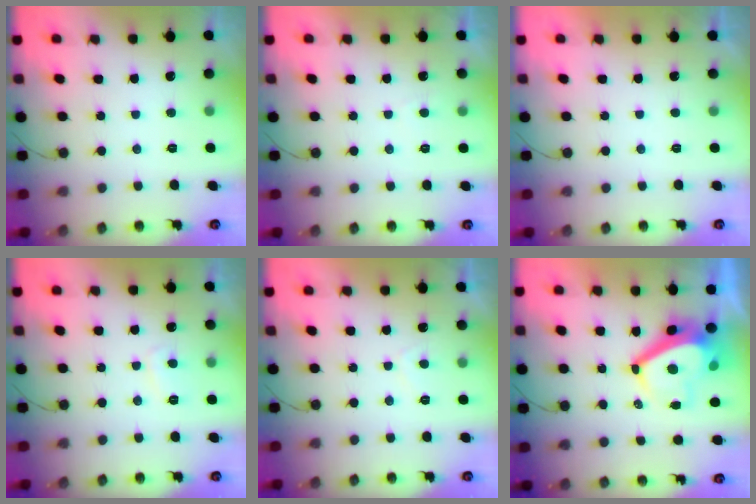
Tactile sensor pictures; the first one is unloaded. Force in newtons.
{"total": 1.1, "press": 1.0, "slide": 0.5}
{"total": 2.1, "press": 2.0, "slide": 0.4}
{"total": 3.2, "press": 3.1, "slide": 0.6}
{"total": 2.1, "press": 2.0, "slide": 0.7}
{"total": 7.9, "press": 7.9, "slide": 1.0}